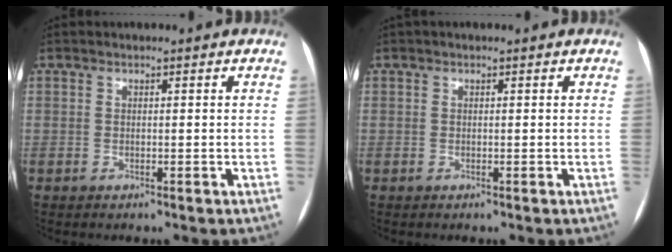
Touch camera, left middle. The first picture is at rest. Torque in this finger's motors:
{"motor_torque": [0.40, -0.45, 0.00, 0.00]}